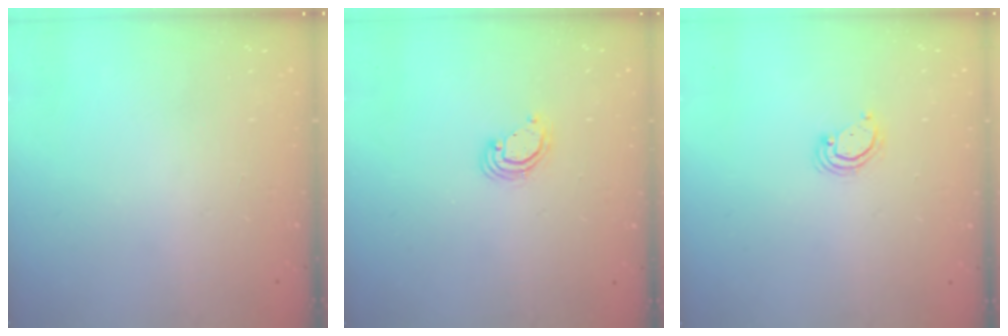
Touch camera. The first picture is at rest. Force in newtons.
{"total": 3.8, "press": 3.8, "slide": 0.1}
{"total": 4.2, "press": 4.2, "slide": 0.4}